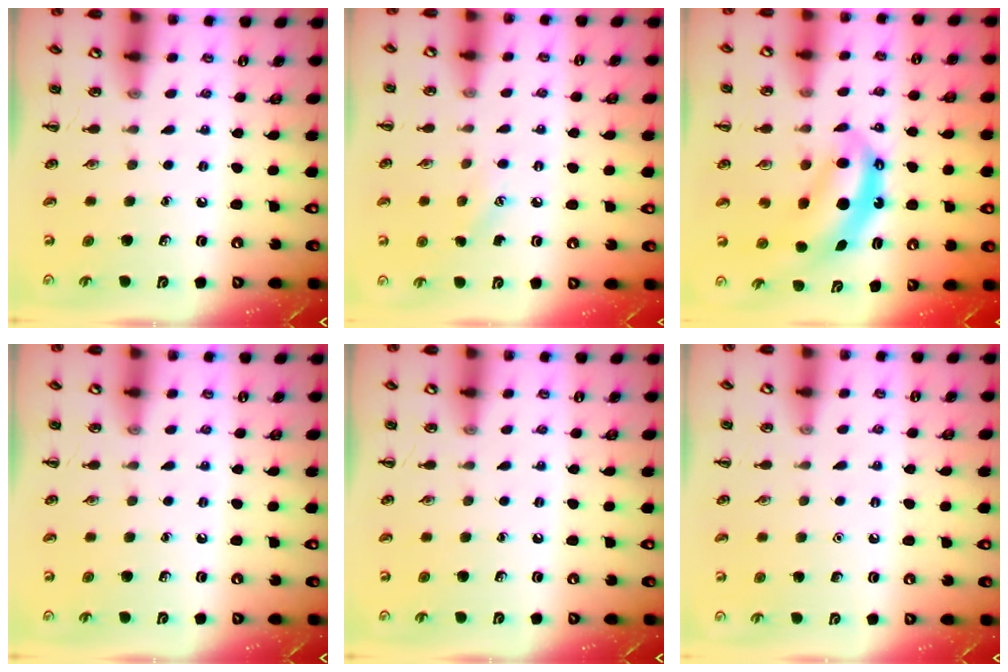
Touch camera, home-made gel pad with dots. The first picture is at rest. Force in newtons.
{"total": 5.4, "press": 5.2, "slide": 1.3}
{"total": 6.7, "press": 6.6, "slide": 1.1}
{"total": 0.0}
{"total": 0.0}
{"total": 1.6, "press": 1.5, "slide": 0.1}